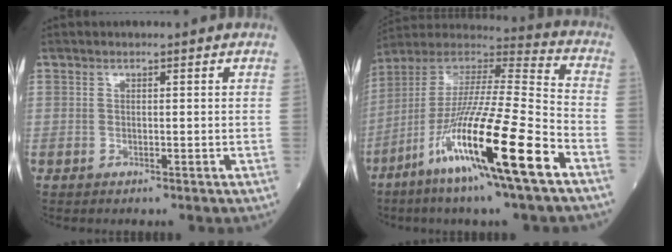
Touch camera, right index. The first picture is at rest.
{"total": 21.9, "force": [-10.3, 0.1, 19.3], "torque": [-0.383, -0.055, -0.198]}